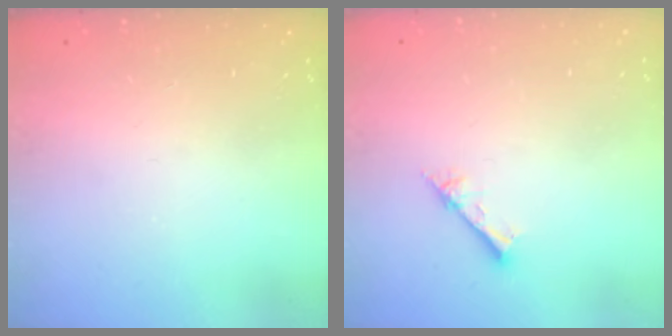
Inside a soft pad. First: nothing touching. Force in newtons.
{"total": 2.1, "press": 2.1, "slide": 0.2}